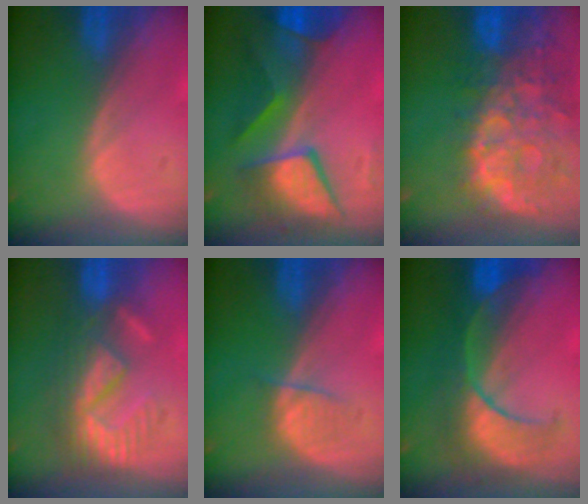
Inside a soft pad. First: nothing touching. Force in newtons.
{"total": 8.6, "press": 8.6, "slide": 0.4}
{"total": 13.7, "press": 11.1, "slide": 7.9}
{"total": 9.5, "press": 8.2, "slide": 4.9}
{"total": 2.1, "press": 2.1, "slide": 0.3}
{"total": 8.1, "press": 8.1, "slide": 0.6}